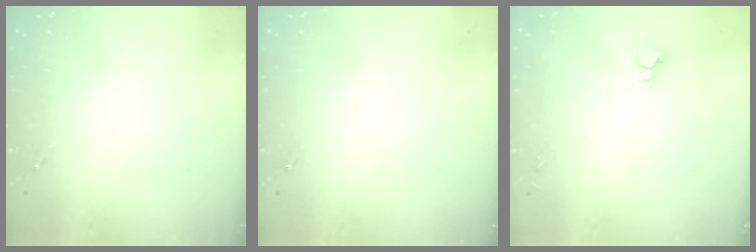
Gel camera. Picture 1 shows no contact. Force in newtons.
{"total": 0.0}
{"total": 4.8, "press": 4.8, "slide": 0.2}